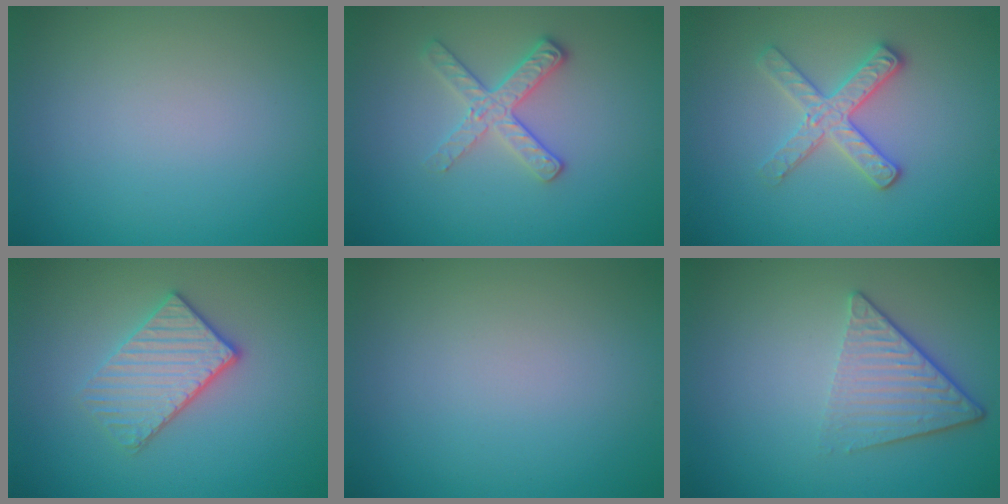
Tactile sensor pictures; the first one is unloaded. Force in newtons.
{"total": 2.7, "press": 2.5, "slide": 1.1}
{"total": 3.0, "press": 2.8, "slide": 1.0}
{"total": 3.5, "press": 3.1, "slide": 1.7}
{"total": 0.0}
{"total": 4.5, "press": 3.1, "slide": 3.3}